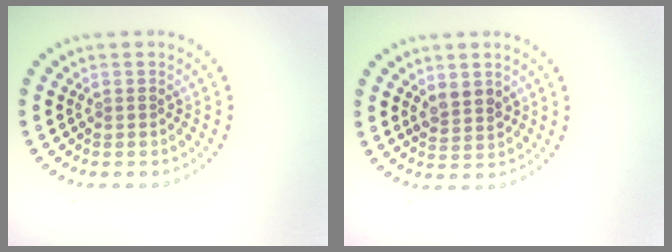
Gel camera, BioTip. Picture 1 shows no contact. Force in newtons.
{"total": 1.9, "press": 1.8, "slide": 0.7}